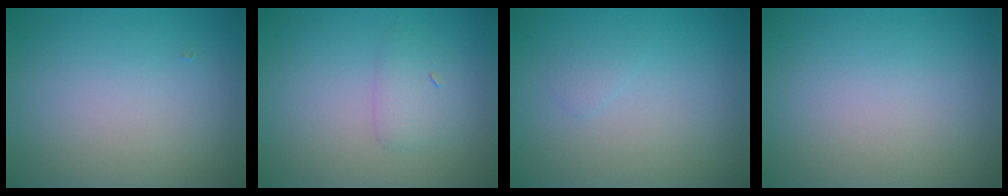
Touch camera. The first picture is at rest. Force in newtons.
{"total": 1.7, "press": 1.7, "slide": 0.1}
{"total": 0.7, "press": 0.7, "slide": 0.1}
{"total": 0.0}